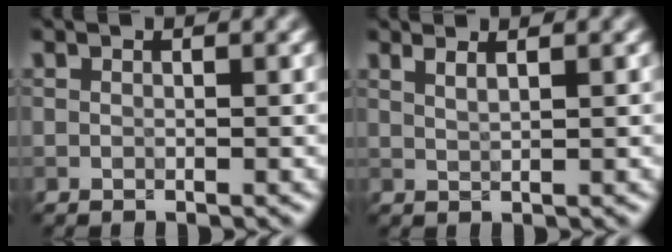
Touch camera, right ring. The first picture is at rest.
{"total": 1.7, "force": [1.1, 0.6, 1.1], "torque": [-0.009, 0.000, 0.009]}